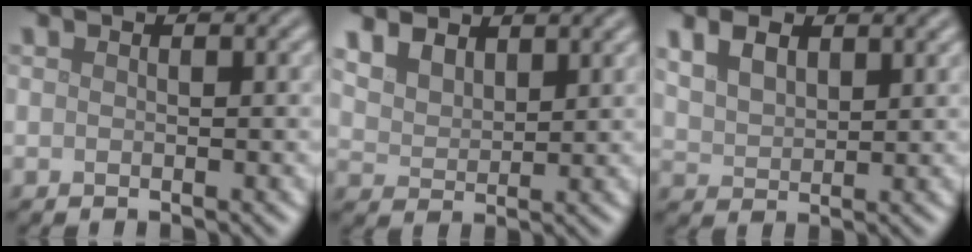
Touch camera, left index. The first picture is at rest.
{"total": 5.8, "force": [4.1, 3.2, 2.6], "torque": [-0.082, 0.002, 0.073]}
{"total": 3.7, "force": [2.2, 1.9, 2.3], "torque": [-0.055, 0.005, 0.043]}